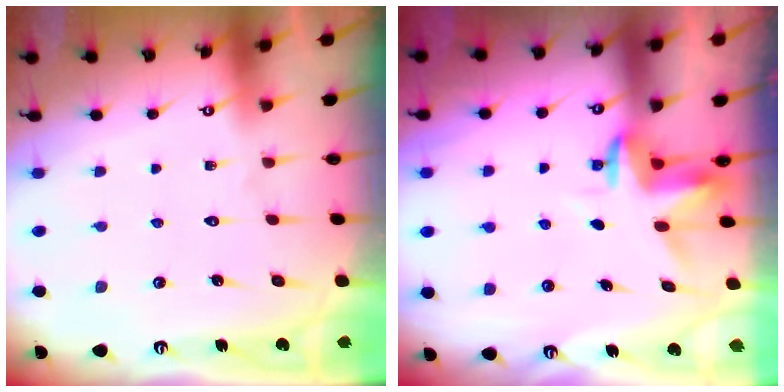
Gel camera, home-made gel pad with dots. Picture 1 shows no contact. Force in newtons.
{"total": 3.6, "press": 3.6, "slide": 0.2}